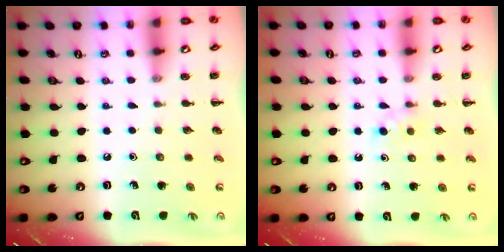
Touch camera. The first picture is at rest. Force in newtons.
{"total": 2.7, "press": 2.5, "slide": 1.0}